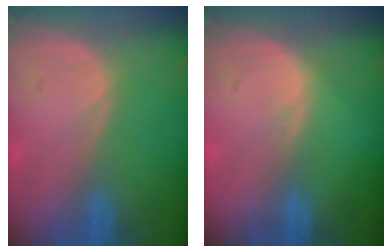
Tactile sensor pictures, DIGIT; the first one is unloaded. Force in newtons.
{"total": 0.6, "press": 0.6, "slide": 0.1}